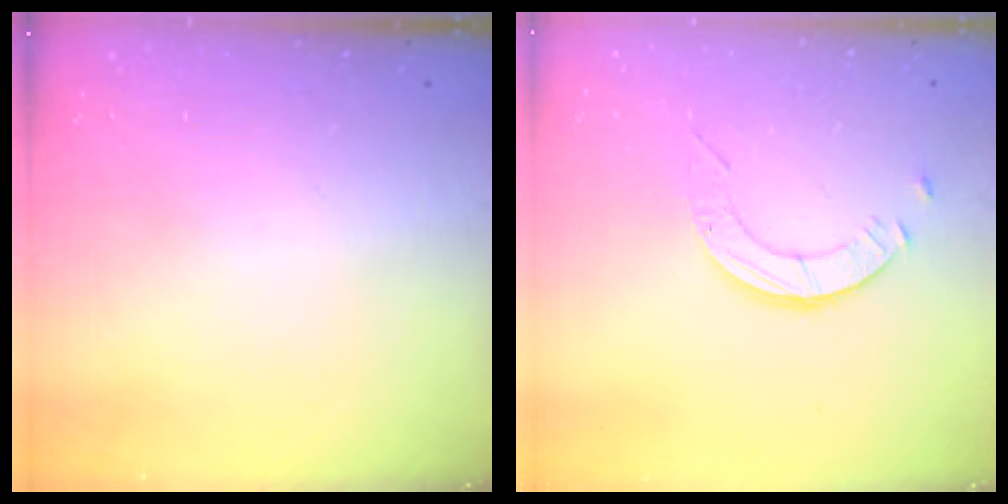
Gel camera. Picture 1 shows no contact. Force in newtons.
{"total": 3.5, "press": 3.5, "slide": 0.2}